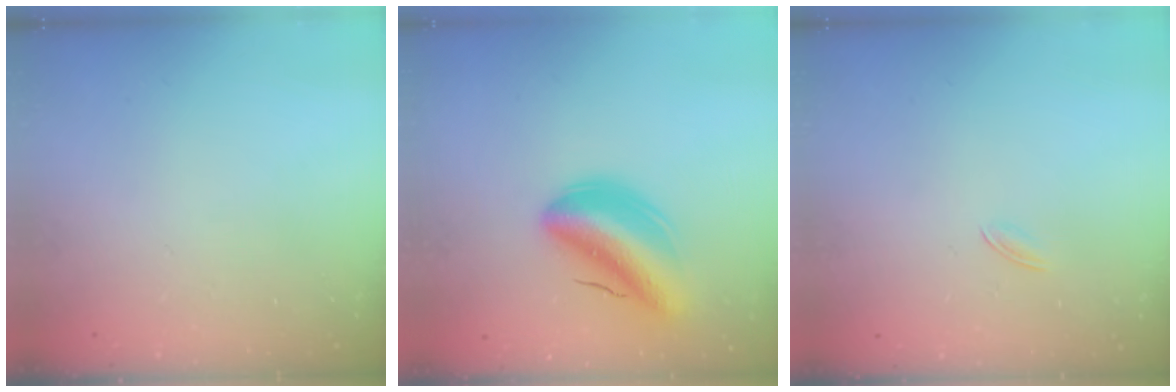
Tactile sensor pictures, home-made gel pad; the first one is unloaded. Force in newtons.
{"total": 10.7, "press": 10.1, "slide": 3.5}
{"total": 1.6, "press": 1.5, "slide": 0.5}